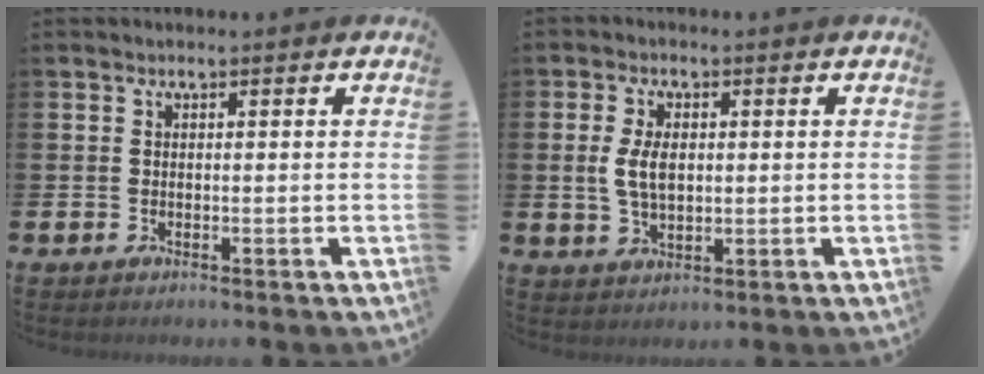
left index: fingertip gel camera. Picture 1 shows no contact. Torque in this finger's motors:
{"motor_torque": [1.34, 0.18, 0.22, 0.18]}